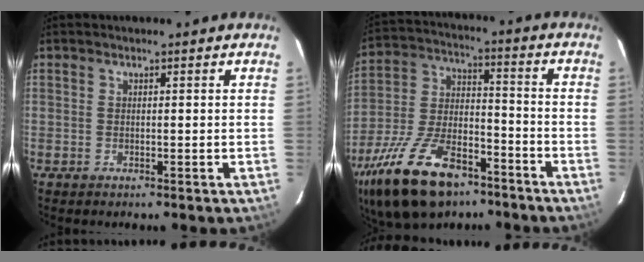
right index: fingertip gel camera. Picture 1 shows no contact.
{"total": 22.9, "force": [-14.6, 10.8, 14.0], "torque": [-0.286, -0.013, -0.244]}